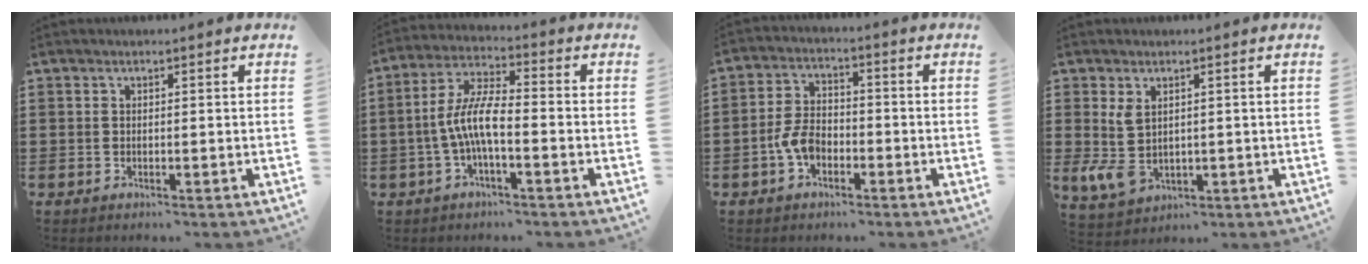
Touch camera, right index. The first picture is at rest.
{"total": 7.6, "force": [-2.2, 2.0, 7.0], "torque": [-0.162, -0.008, -0.048]}
{"total": 5.4, "force": [-2.3, 3.1, 3.8], "torque": [-0.102, -0.005, -0.049]}
{"total": 4.9, "force": [0.6, 3.2, 3.7], "torque": [-0.111, -0.009, 0.004]}